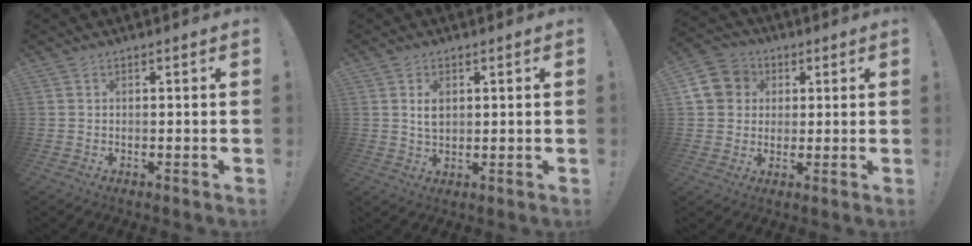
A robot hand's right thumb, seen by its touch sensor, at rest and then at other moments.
{"total": 3.9, "force": [1.1, 2.6, 2.7], "torque": [-0.036, -0.003, 0.017]}
{"total": 10.2, "force": [2.1, 9.2, 3.7], "torque": [-0.060, 0.005, 0.047]}